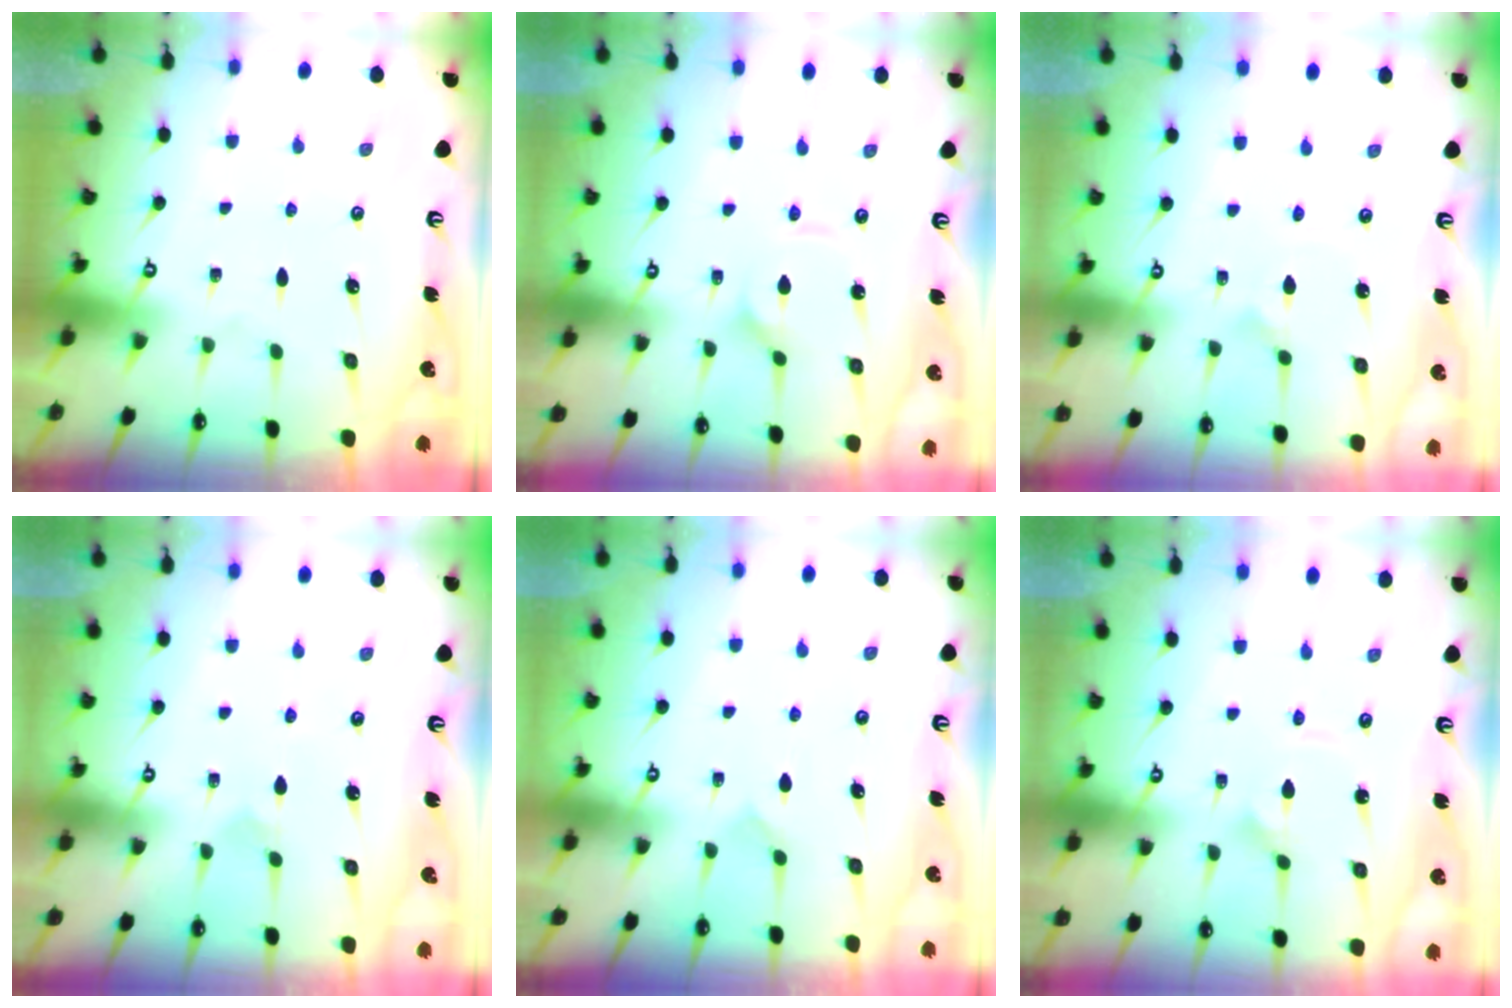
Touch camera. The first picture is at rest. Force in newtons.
{"total": 2.9, "press": 2.9, "slide": 0.2}
{"total": 2.3, "press": 2.3, "slide": 0.0}
{"total": 3.0, "press": 3.0, "slide": 0.2}
{"total": 2.8, "press": 2.7, "slide": 0.2}
{"total": 2.4, "press": 2.4, "slide": 0.1}